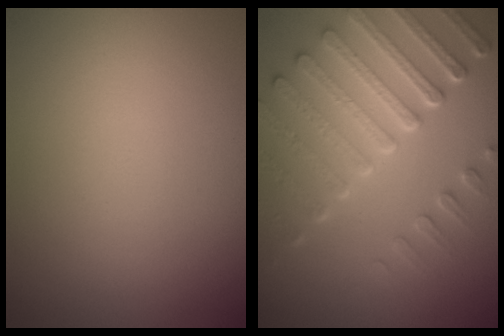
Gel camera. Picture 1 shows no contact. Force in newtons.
{"total": 7.1, "press": 5.4, "slide": 4.7}